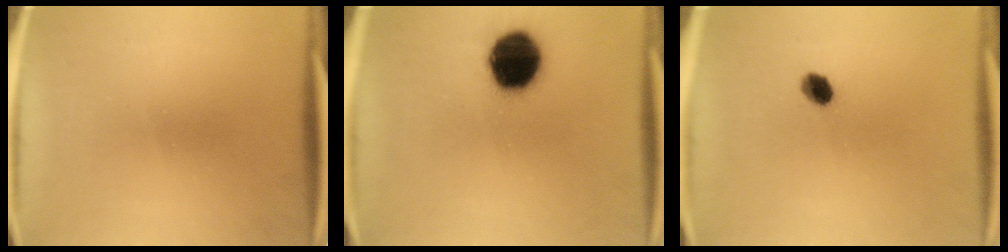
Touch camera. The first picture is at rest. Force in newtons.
{"total": 15.8}
{"total": 3.4}